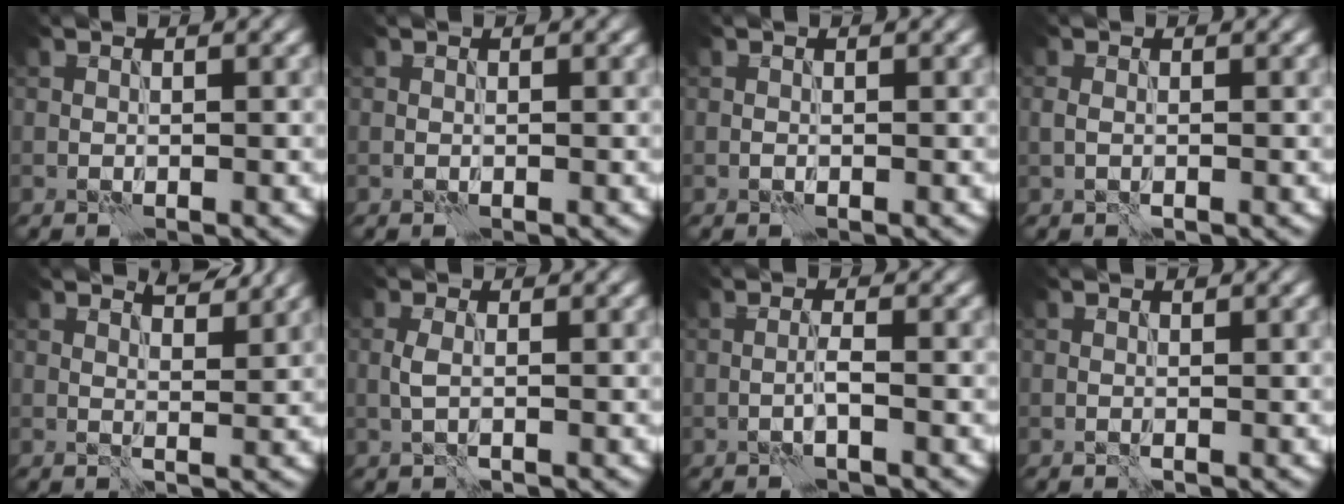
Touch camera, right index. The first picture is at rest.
{"total": 0.0}
{"total": 0.0}
{"total": 1.0, "force": [0.1, 0.6, 0.8], "torque": [-0.017, -0.003, 0.003]}
{"total": 2.6, "force": [2.3, 0.5, 1.2], "torque": [-0.017, -0.008, 0.036]}
{"total": 1.2, "force": [0.0, 0.4, 1.2], "torque": [-0.027, 0.001, -0.001]}
{"total": 1.3, "force": [-0.7, -0.1, 1.1], "torque": [-0.021, 0.004, -0.015]}
{"total": 0.0}